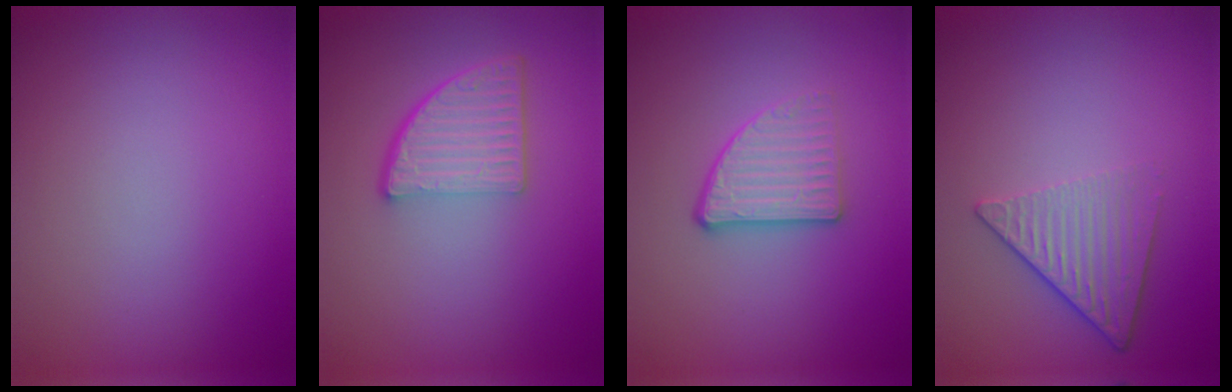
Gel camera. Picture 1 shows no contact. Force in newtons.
{"total": 4.8, "press": 3.3, "slide": 3.5}
{"total": 2.7, "press": 2.4, "slide": 1.1}
{"total": 3.6, "press": 2.6, "slide": 2.4}